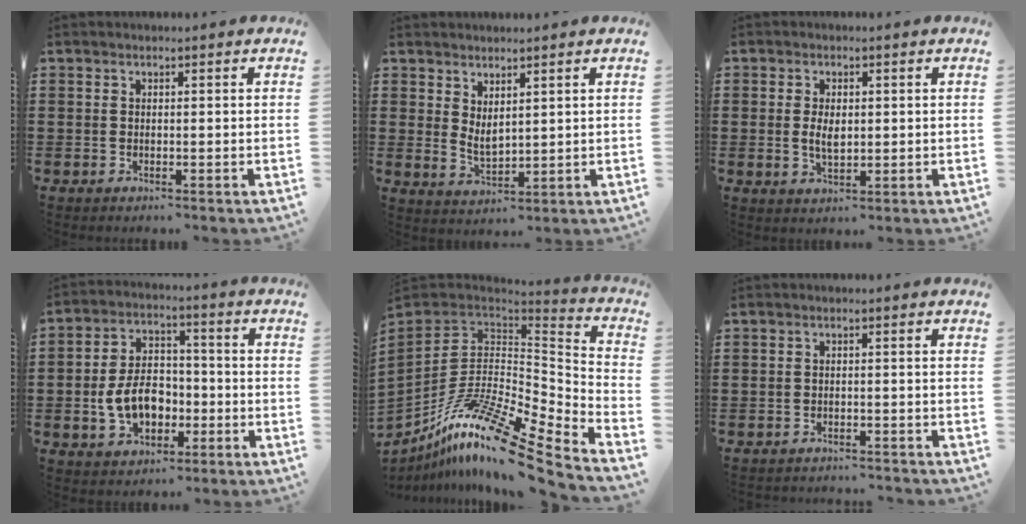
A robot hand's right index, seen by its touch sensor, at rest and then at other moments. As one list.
[{"total": 2.6, "force": [1.7, 1.2, 1.6], "torque": [-0.034, -0.001, 0.034]}, {"total": 3.5, "force": [0.2, 1.9, 3.0], "torque": [-0.060, 0.006, 0.003]}, {"total": 8.3, "force": [-2.2, 5.7, 5.7], "torque": [-0.107, 0.005, -0.044]}, {"total": 15.8, "force": [-10.3, 4.1, 11.3], "torque": [-0.228, 0.019, -0.195]}, {"total": 1.5, "force": [-1.5, 0.1, 0.0], "torque": [-0.006, 0.002, -0.033]}]